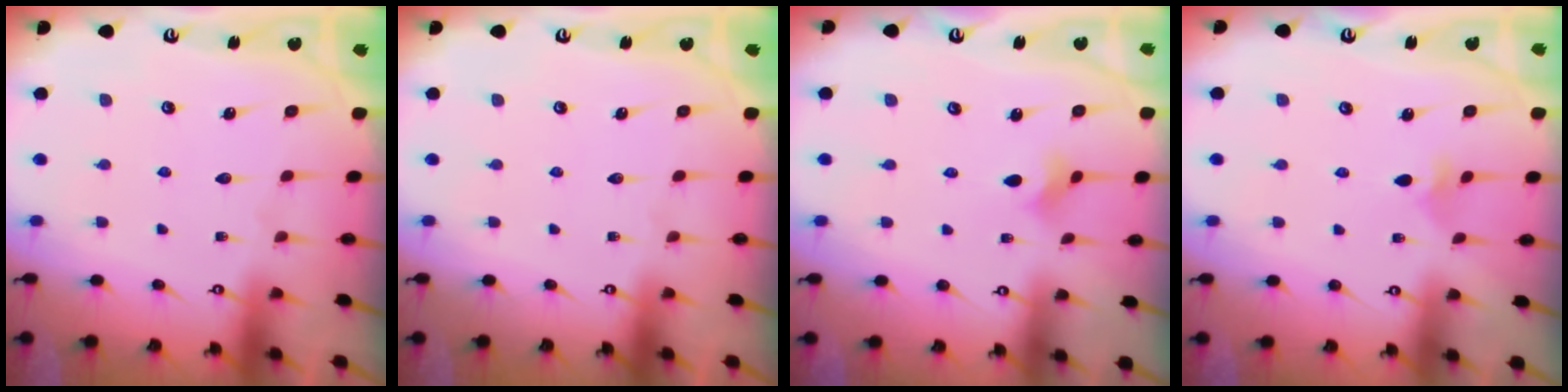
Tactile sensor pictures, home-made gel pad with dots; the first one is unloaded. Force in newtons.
{"total": 0.0}
{"total": 2.6, "press": 2.6, "slide": 0.5}
{"total": 2.6, "press": 2.6, "slide": 0.6}